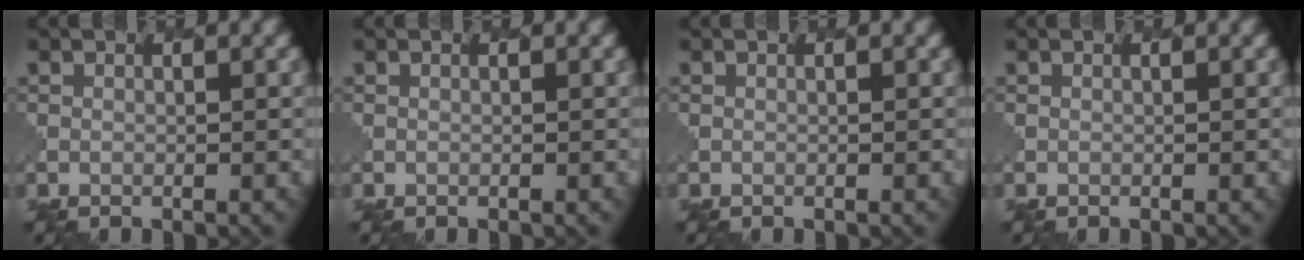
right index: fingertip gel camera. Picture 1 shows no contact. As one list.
[{"total": 0.0}, {"total": 0.0}, {"total": 0.0}]